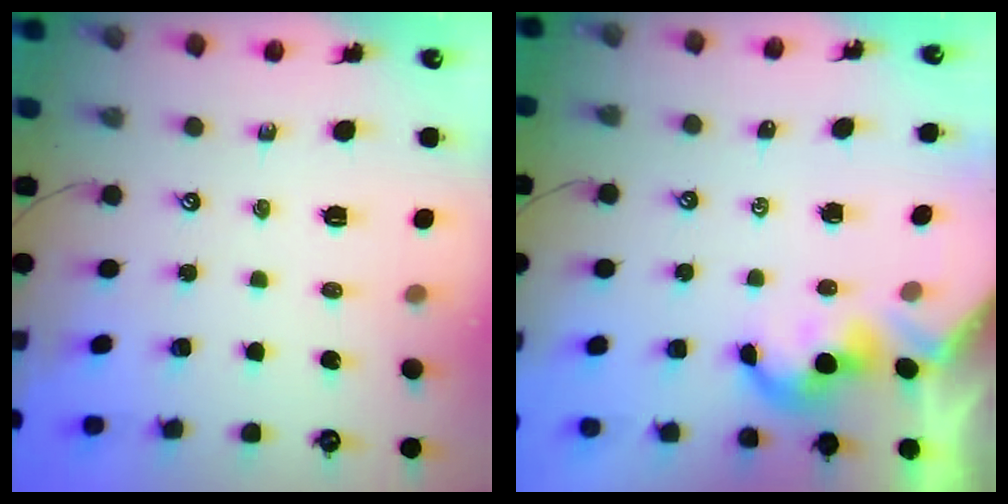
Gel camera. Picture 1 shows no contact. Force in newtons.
{"total": 2.0, "press": 1.9, "slide": 0.4}